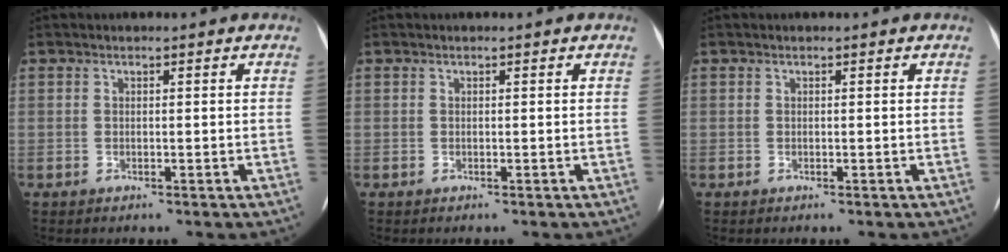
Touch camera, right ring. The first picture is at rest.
{"total": 0.0}
{"total": 0.0}